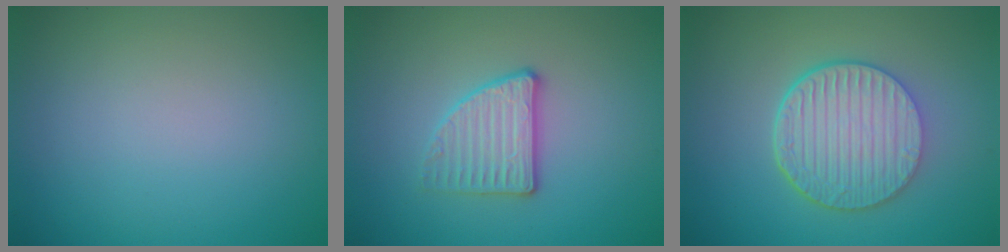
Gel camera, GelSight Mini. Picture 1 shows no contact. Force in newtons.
{"total": 2.8, "press": 2.7, "slide": 0.7}
{"total": 6.5, "press": 4.8, "slide": 4.5}